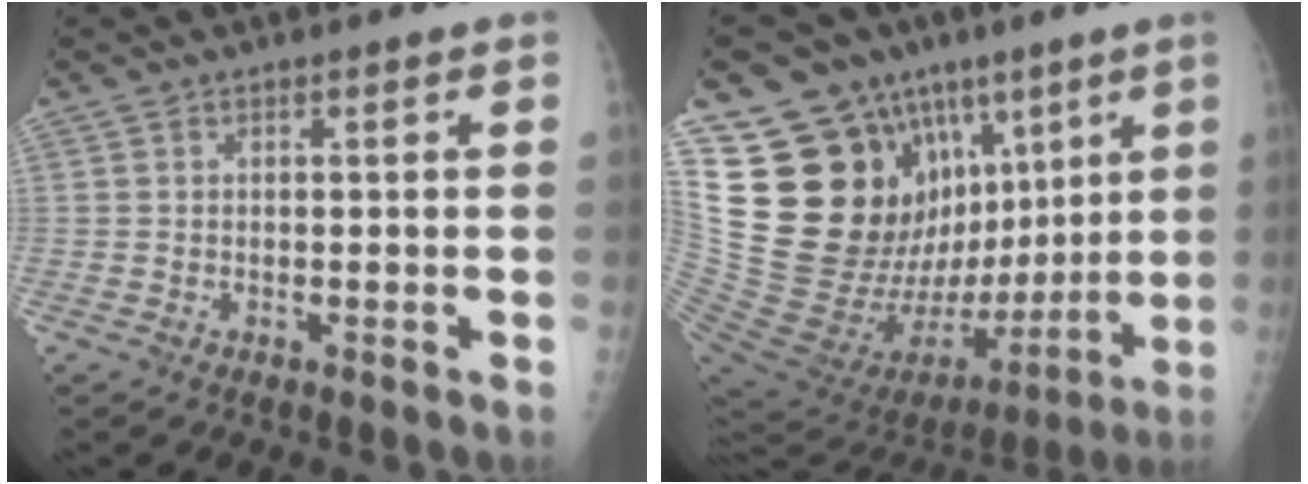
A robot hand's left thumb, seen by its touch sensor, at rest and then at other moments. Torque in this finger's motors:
{"motor_torque": [0.89, 0.46, 1.62, -1.15, 0.44]}